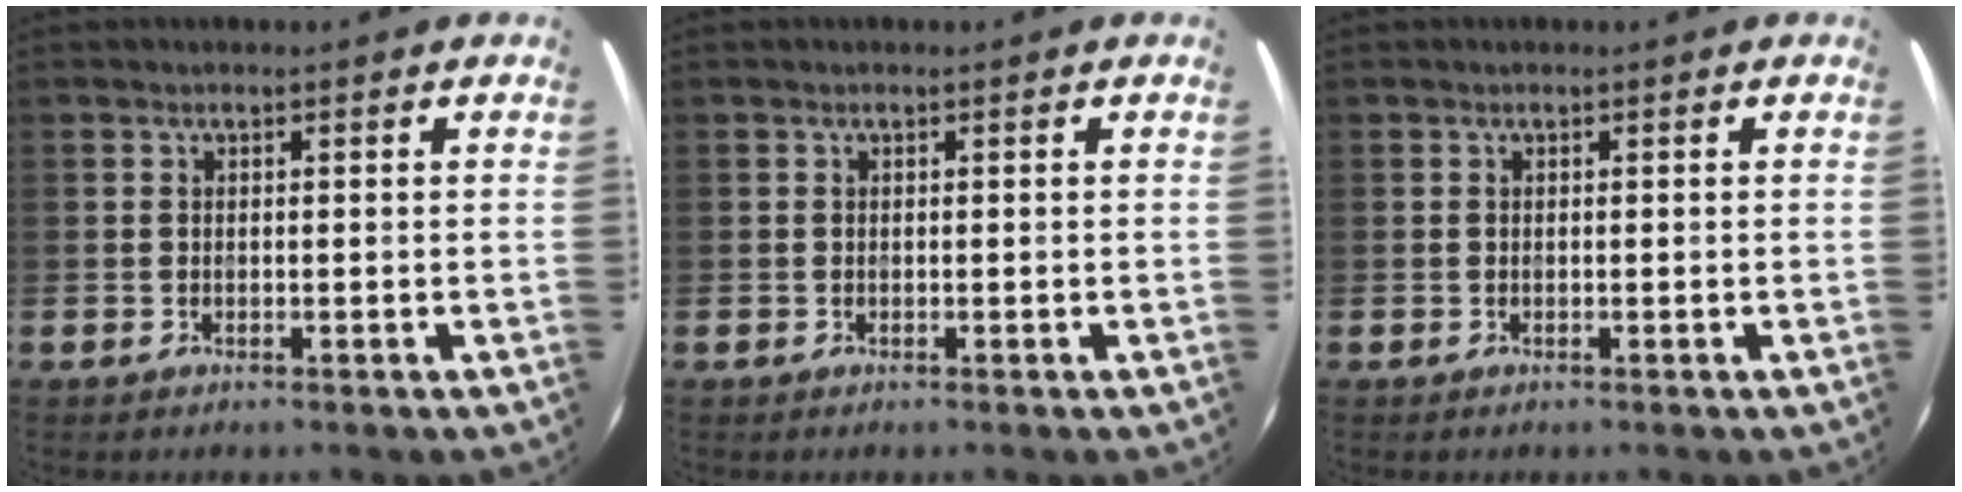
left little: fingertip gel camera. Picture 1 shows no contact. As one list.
[{"total": 0.0}, {"total": 0.0}]